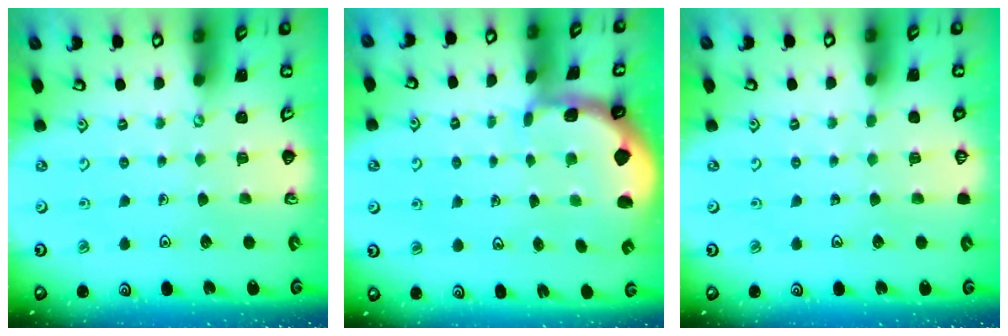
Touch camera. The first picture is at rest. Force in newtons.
{"total": 0.8, "press": 0.8, "slide": 0.2}
{"total": 0.0}